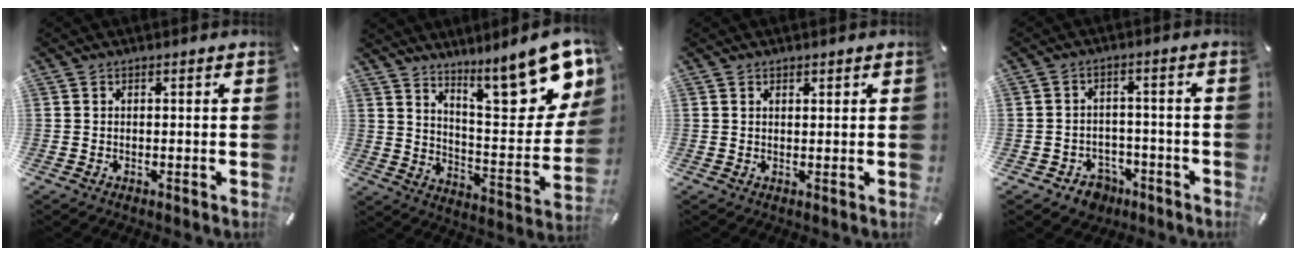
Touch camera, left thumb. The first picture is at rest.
{"total": 20.6, "force": [13.8, 6.4, 13.9], "torque": [-0.191, -0.108, 0.225]}
{"total": 0.9, "force": [0.7, 0.6, 0.2], "torque": [-0.004, 0.001, 0.014]}
{"total": 5.2, "force": [-2.9, 4.0, 1.5], "torque": [-0.029, 0.015, -0.053]}